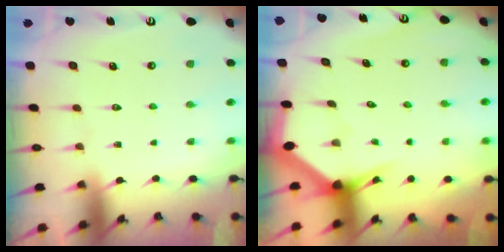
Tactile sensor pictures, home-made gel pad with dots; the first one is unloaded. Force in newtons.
{"total": 3.0, "press": 3.0, "slide": 0.1}